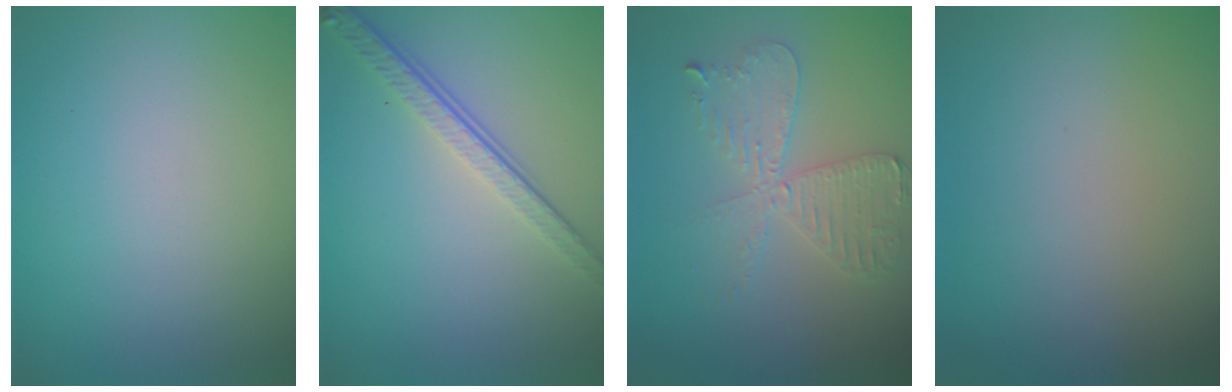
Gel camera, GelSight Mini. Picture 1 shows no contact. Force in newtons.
{"total": 4.0, "press": 2.8, "slide": 2.8}
{"total": 4.0, "press": 3.5, "slide": 2.0}
{"total": 0.0}